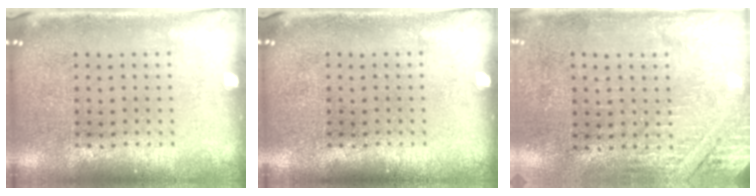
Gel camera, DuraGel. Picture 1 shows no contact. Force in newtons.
{"total": 0.0}
{"total": 2.7, "press": 2.4, "slide": 1.3}